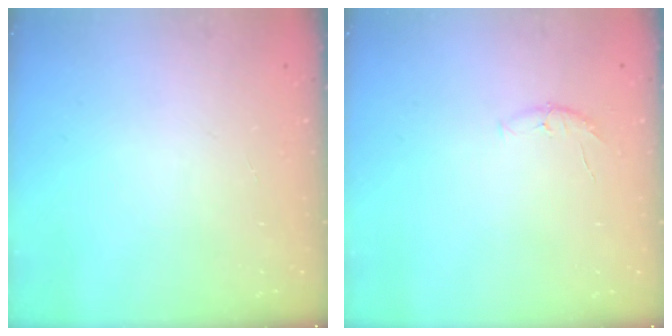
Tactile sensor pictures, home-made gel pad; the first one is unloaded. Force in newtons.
{"total": 4.2, "press": 4.2, "slide": 0.6}